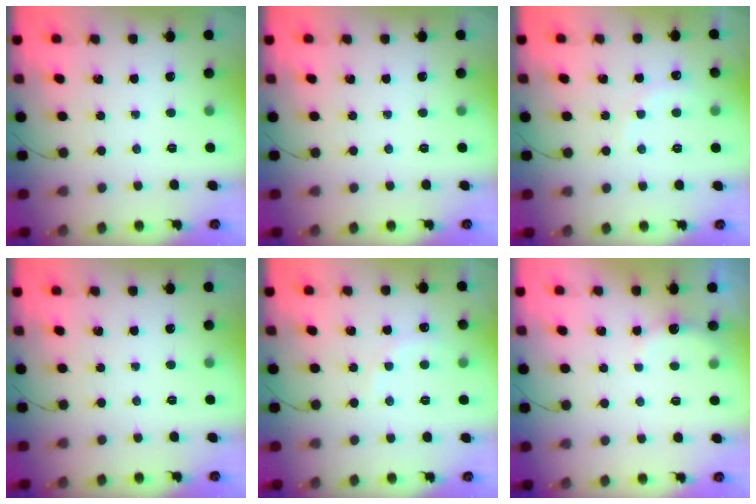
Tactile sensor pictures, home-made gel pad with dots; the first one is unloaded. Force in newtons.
{"total": 0.0}
{"total": 6.5, "press": 6.4, "slide": 1.2}
{"total": 0.0}
{"total": 6.5, "press": 6.4, "slide": 1.2}
{"total": 2.8, "press": 2.6, "slide": 0.8}